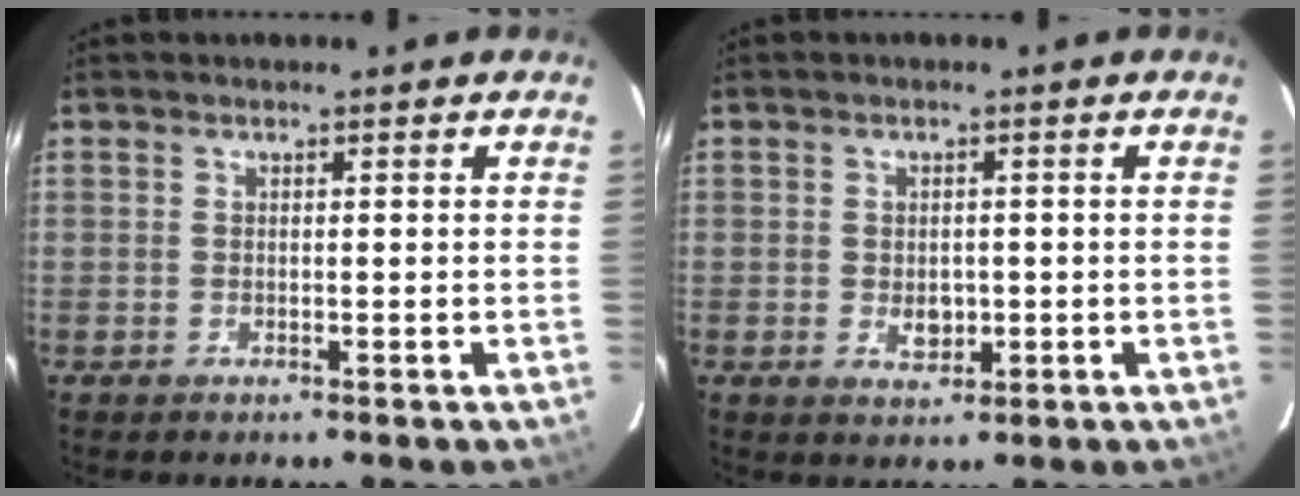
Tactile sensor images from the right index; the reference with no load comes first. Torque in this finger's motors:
{"motor_torque": [0.14, 0.06, 0.01, 0.03]}